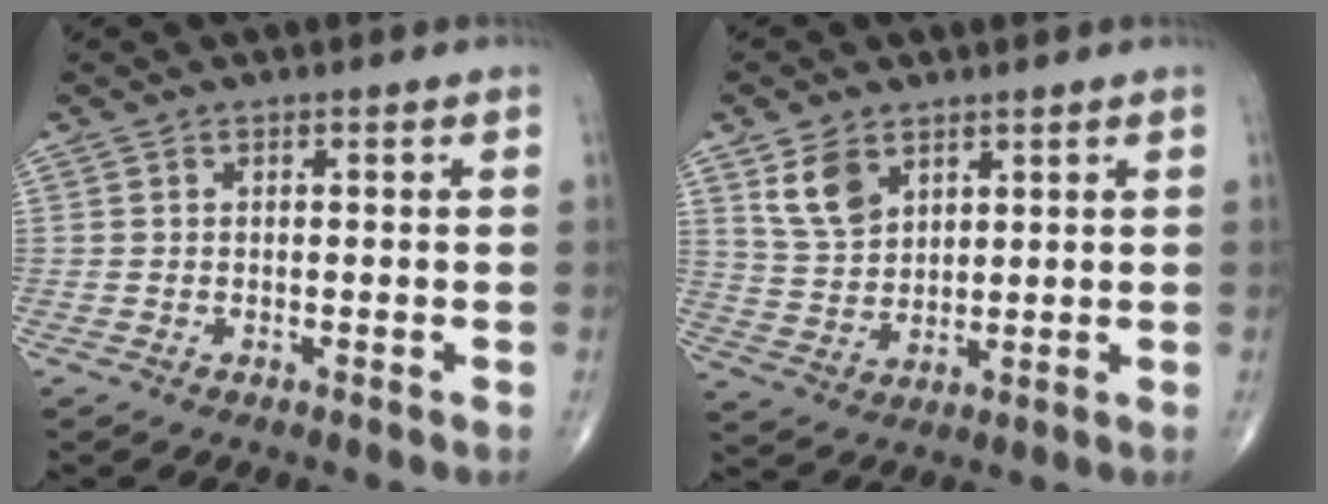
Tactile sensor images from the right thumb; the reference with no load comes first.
{"total": 7.5, "force": [4.1, 4.8, 4.0], "torque": [-0.062, -0.019, 0.089]}